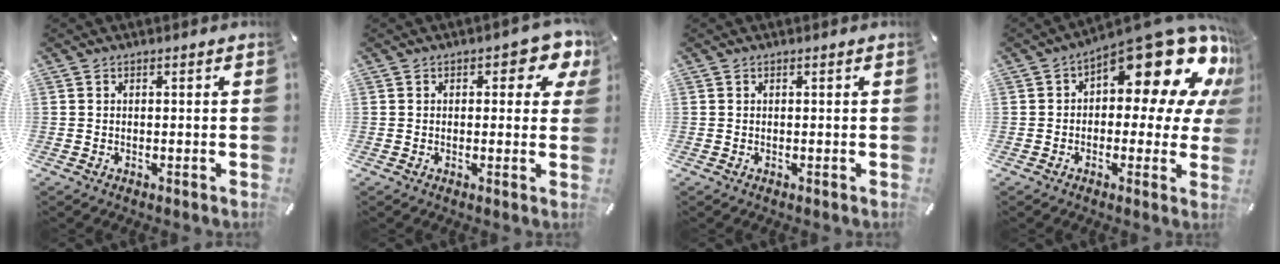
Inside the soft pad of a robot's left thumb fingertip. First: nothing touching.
{"total": 5.3, "force": [2.2, 2.8, 4.0], "torque": [-0.046, -0.004, 0.029]}
{"total": 0.0}
{"total": 20.5, "force": [11.4, 8.8, 14.5], "torque": [-0.189, -0.091, 0.189]}